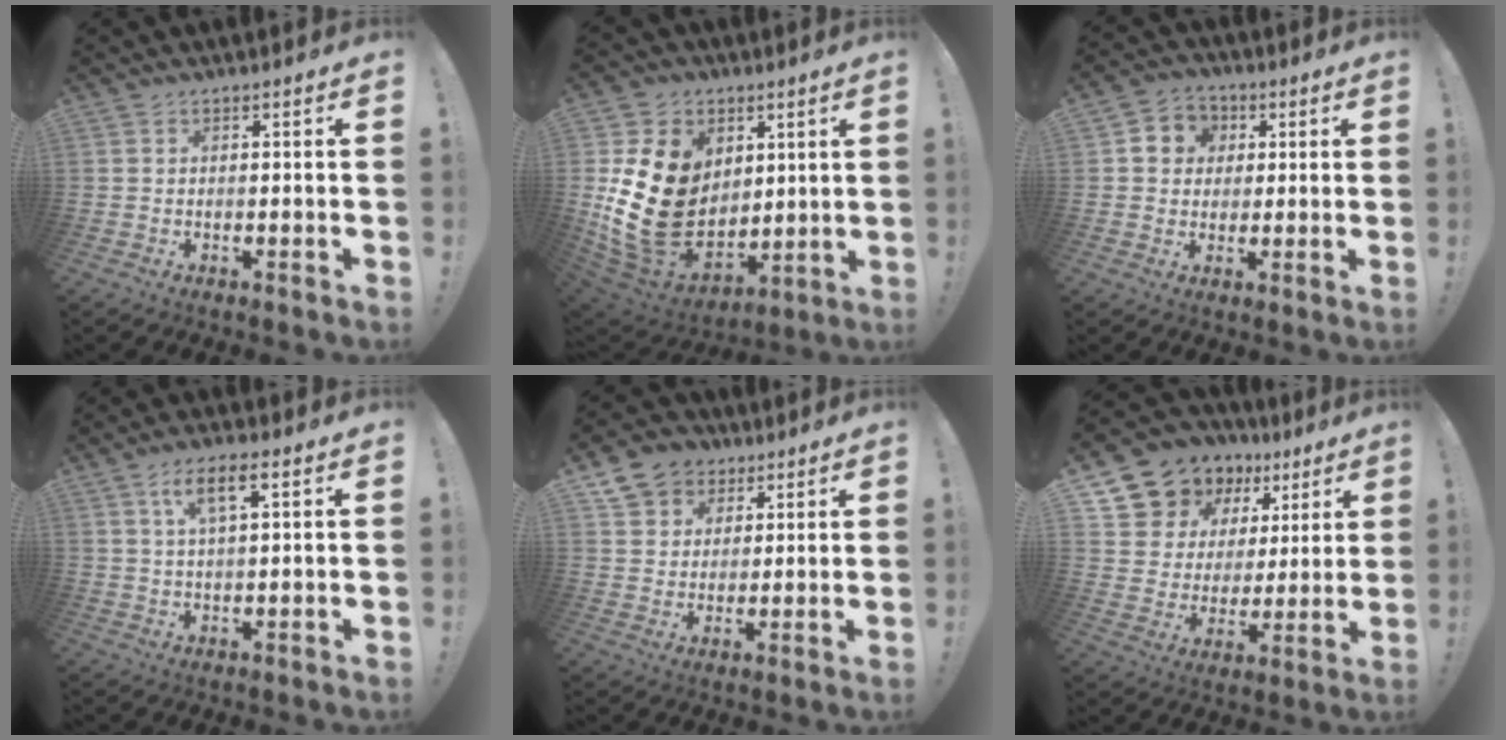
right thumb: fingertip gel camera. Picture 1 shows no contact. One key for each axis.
{"total": 22.1, "fx": 2.4, "fy": 16.8, "fz": 14.1, "tx": -0.273, "ty": -0.021, "tz": 0.063}
{"total": 8.1, "fx": 0.8, "fy": 7.8, "fz": 2.2, "tx": -0.026, "ty": 0.003, "tz": 0.020}
{"total": 7.1, "fx": 3.2, "fy": 1.8, "fz": 6.0, "tx": -0.105, "ty": 0.001, "tz": 0.051}
{"total": 10.1, "fx": 5.2, "fy": 8.2, "fz": 2.7, "tx": -0.035, "ty": -0.029, "tz": 0.105}
{"total": 12.9, "fx": 9.7, "fy": 8.2, "fz": 2.3, "tx": -0.046, "ty": -0.075, "tz": 0.191}